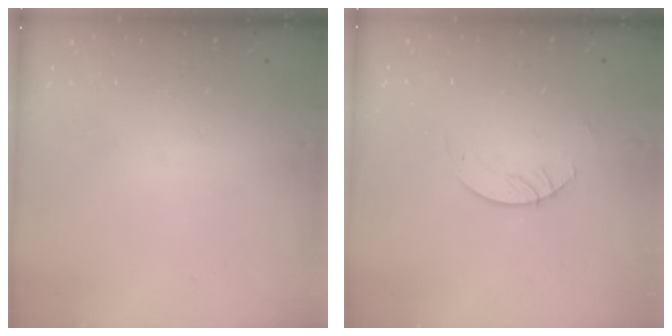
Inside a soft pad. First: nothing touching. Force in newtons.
{"total": 3.0, "press": 3.0, "slide": 0.3}